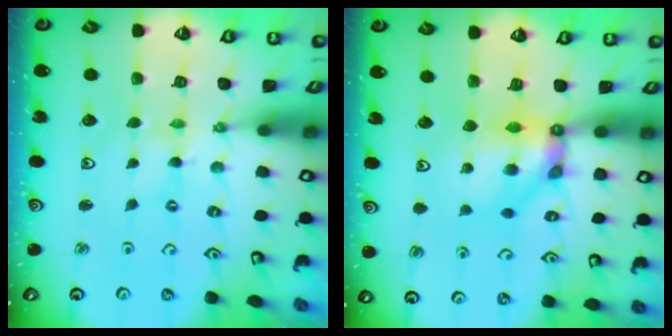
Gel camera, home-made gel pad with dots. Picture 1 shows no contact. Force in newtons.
{"total": 8.8, "press": 8.8, "slide": 0.7}